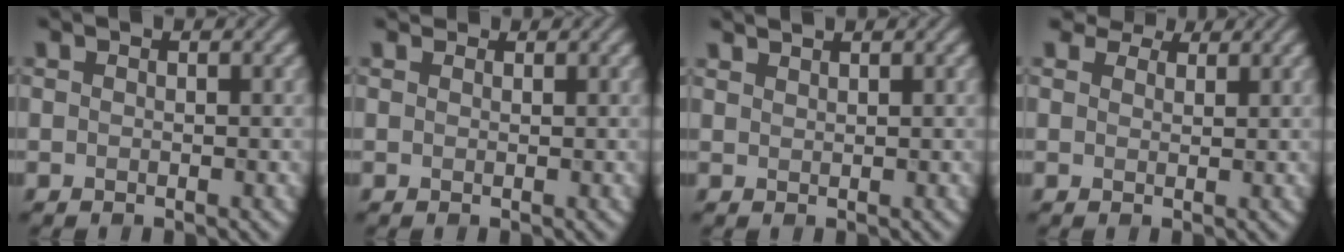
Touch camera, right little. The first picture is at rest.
{"total": 1.0, "force": [0.9, 0.3, 0.2], "torque": [-0.007, -0.004, 0.009]}
{"total": 1.4, "force": [1.3, 0.2, 0.5], "torque": [0.000, 0.003, 0.016]}
{"total": 3.3, "force": [2.7, 1.4, 1.1], "torque": [-0.023, -0.007, 0.048]}